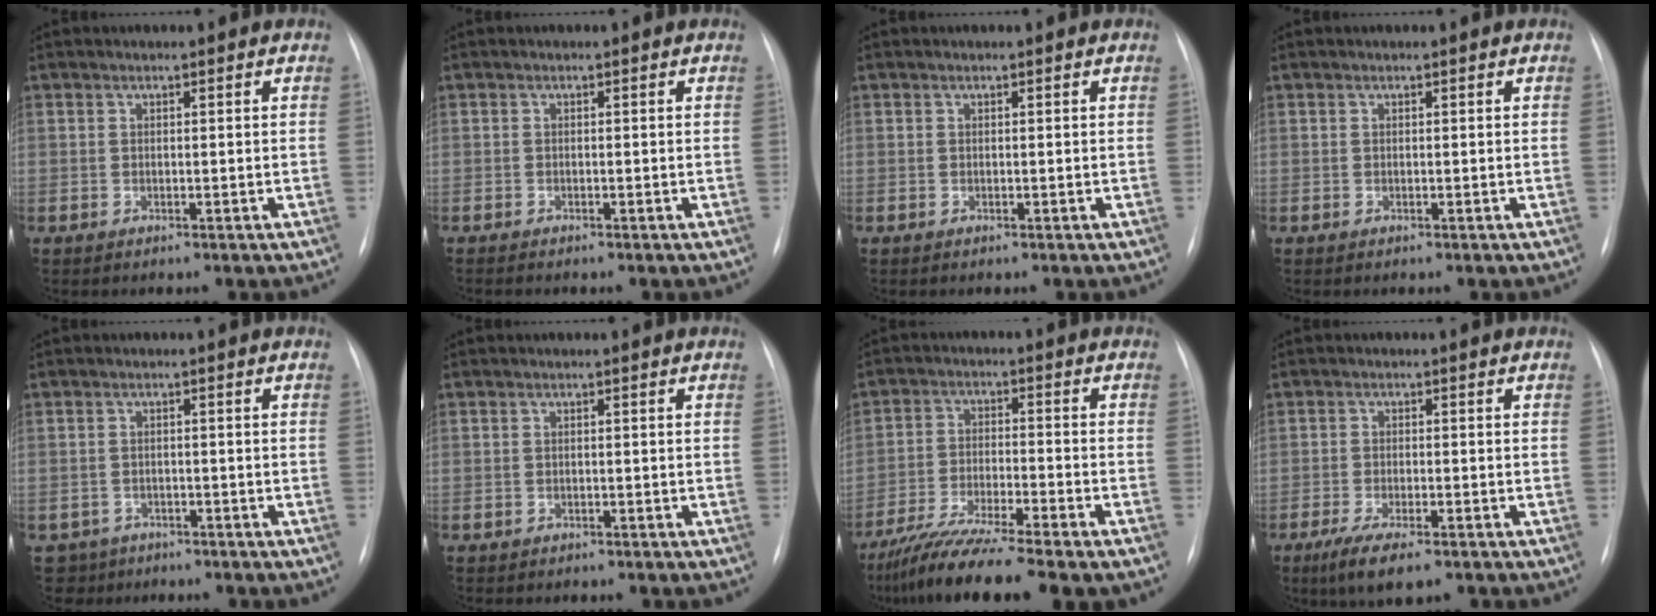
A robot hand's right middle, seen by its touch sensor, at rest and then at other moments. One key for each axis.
{"total": 0.8, "fx": -0.8, "fy": 0.0, "fz": 0.4, "tx": -0.007, "ty": -0.002, "tz": -0.012}
{"total": 0.0}
{"total": 0.0}
{"total": 4.1, "fx": -2.8, "fy": 2.8, "fz": -0.6, "tx": 0.013, "ty": 0.005, "tz": -0.046}
{"total": 0.6, "fx": -0.4, "fy": 0.4, "fz": 0.0, "tx": -0.008, "ty": 0.003, "tz": -0.007}
{"total": 12.4, "fx": -9.9, "fy": 0.4, "fz": 7.4, "tx": -0.124, "ty": -0.033, "tz": -0.164}
{"total": 6.7, "fx": -4.4, "fy": 1.5, "fz": 4.8, "tx": -0.086, "ty": -0.017, "tz": -0.068}